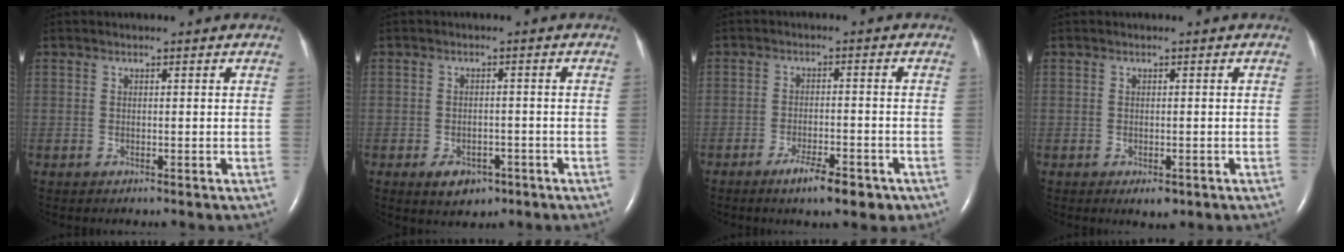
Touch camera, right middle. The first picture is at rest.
{"total": 4.3, "force": [-2.4, 2.8, 2.3], "torque": [-0.034, 0.002, -0.024]}
{"total": 5.9, "force": [-3.9, 1.5, 4.2], "torque": [-0.072, -0.004, -0.055]}
{"total": 2.0, "force": [-1.0, 1.0, 1.4], "torque": [-0.017, -0.002, -0.006]}